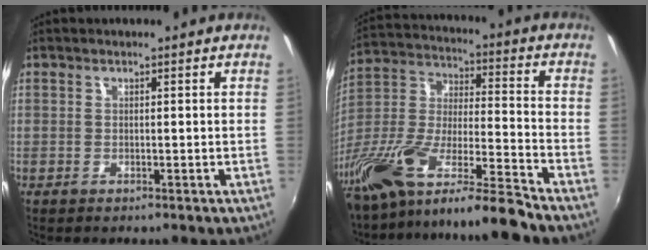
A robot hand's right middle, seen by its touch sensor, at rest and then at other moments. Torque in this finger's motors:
{"motor_torque": [0.53, -1.17, 0.34, 0.21]}